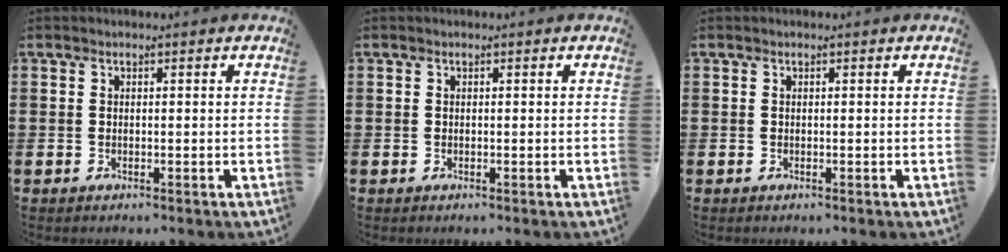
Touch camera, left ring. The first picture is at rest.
{"total": 0.0}
{"total": 0.0}